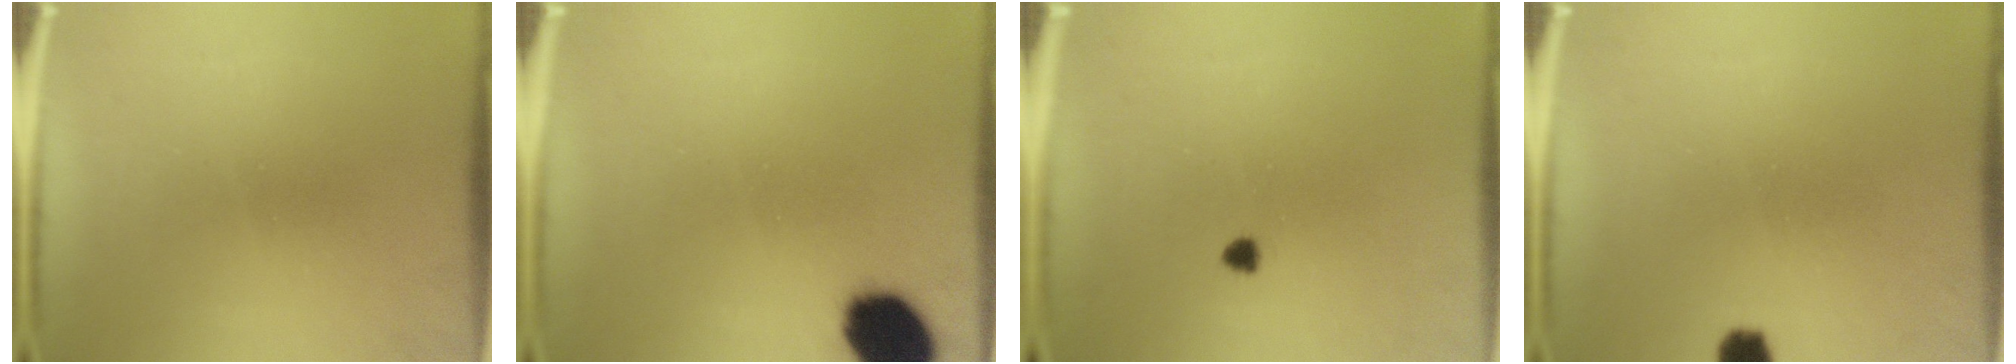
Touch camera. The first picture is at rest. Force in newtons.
{"total": 12.7}
{"total": 1.2}
{"total": 3.4}